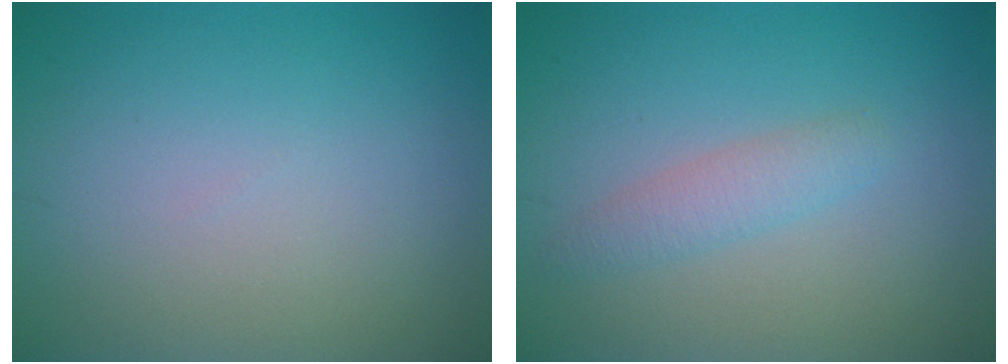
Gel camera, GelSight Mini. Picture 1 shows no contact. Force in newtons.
{"total": 1.9, "press": 1.9, "slide": 0.1}